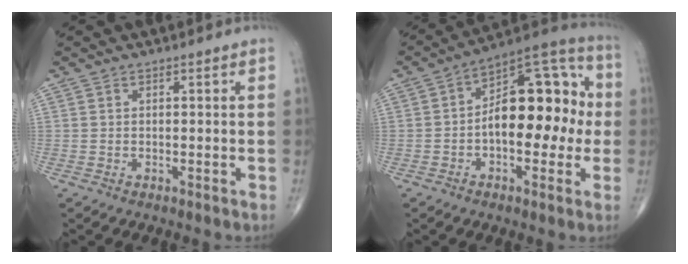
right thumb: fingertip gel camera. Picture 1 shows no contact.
{"total": 17.7, "force": [-0.6, 9.4, 15.0], "torque": [-0.186, 0.045, -0.018]}